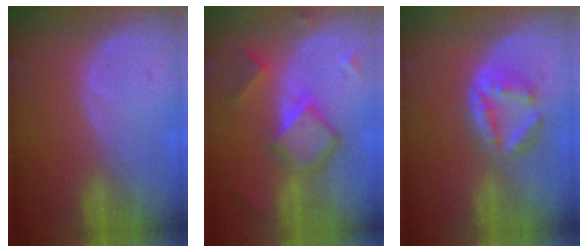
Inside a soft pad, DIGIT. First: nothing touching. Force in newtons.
{"total": 7.7, "press": 7.7, "slide": 0.5}
{"total": 5.8, "press": 5.3, "slide": 2.4}